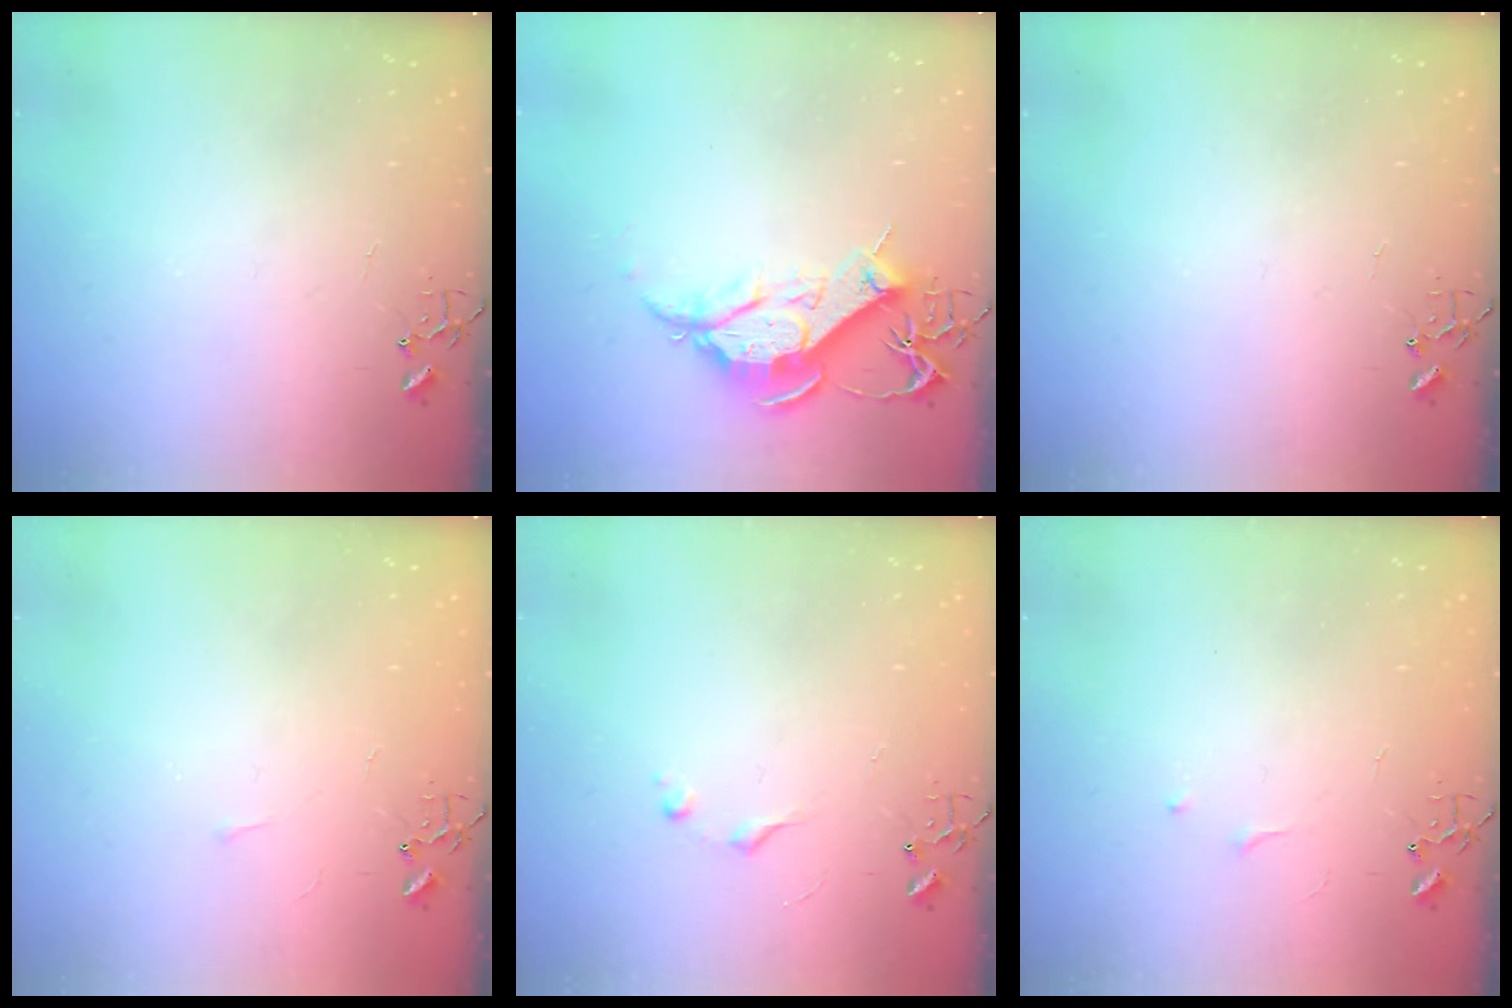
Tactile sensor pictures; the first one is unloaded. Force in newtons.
{"total": 12.5, "press": 12.4, "slide": 1.3}
{"total": 0.0}
{"total": 3.3, "press": 3.2, "slide": 0.5}
{"total": 5.2, "press": 5.1, "slide": 0.7}
{"total": 4.7, "press": 4.7, "slide": 0.7}